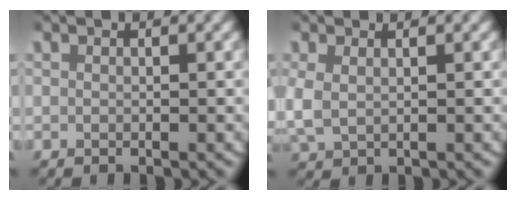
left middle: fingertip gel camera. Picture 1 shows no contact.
{"total": 3.4, "force": [0.4, 2.8, 1.9], "torque": [-0.064, -0.005, 0.013]}